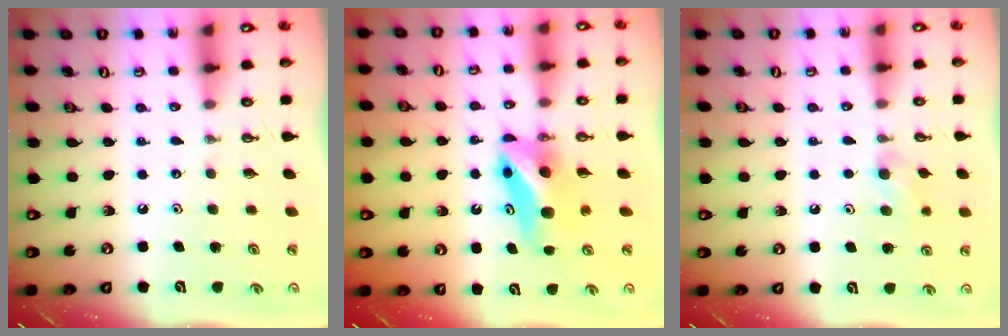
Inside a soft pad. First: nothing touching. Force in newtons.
{"total": 8.7, "press": 7.8, "slide": 3.8}
{"total": 6.4, "press": 6.3, "slide": 1.4}